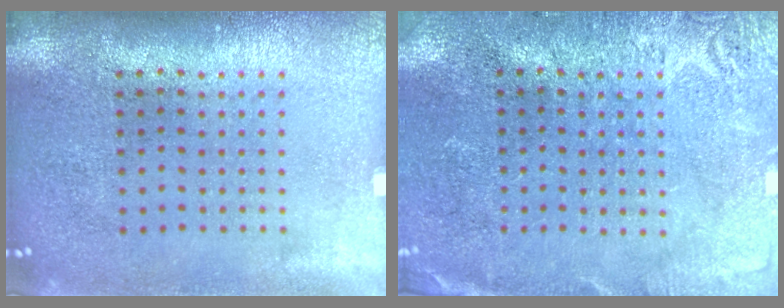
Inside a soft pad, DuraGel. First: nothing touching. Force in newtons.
{"total": 2.8, "press": 2.6, "slide": 0.9}